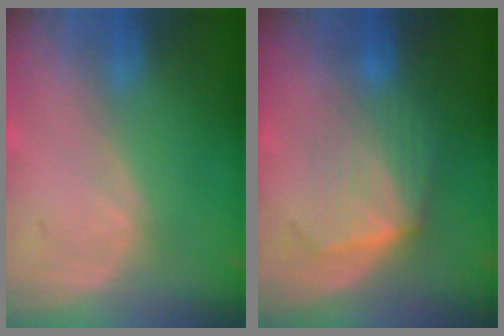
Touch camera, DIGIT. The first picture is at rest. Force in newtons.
{"total": 7.1, "press": 6.5, "slide": 2.9}